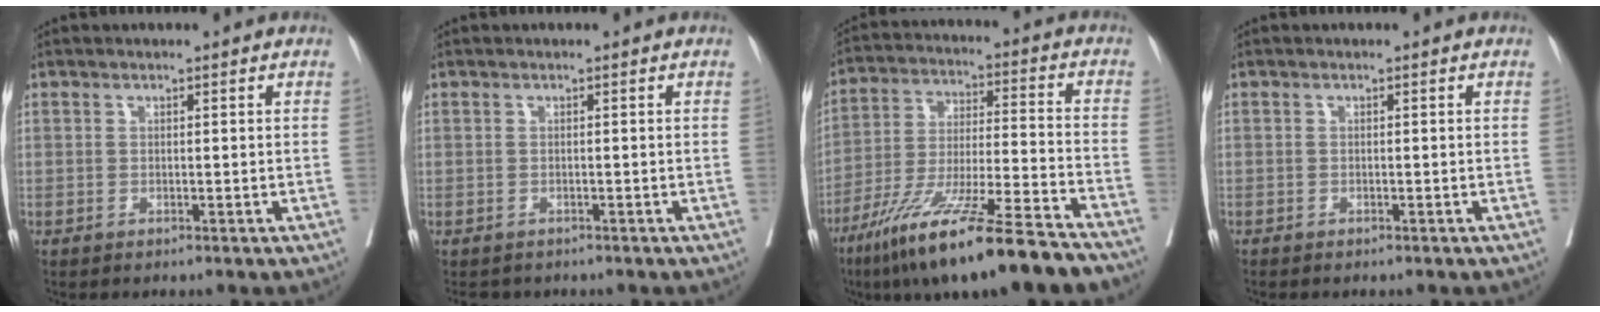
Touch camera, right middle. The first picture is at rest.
{"total": 2.5, "force": [-2.1, 1.3, 0.2], "torque": [-0.005, -0.002, -0.031]}
{"total": 20.5, "force": [-15.0, 0.7, 14.0], "torque": [-0.235, -0.045, -0.258]}
{"total": 0.5, "force": [-0.4, 0.3, 0.1], "torque": [-0.007, 0.001, -0.009]}